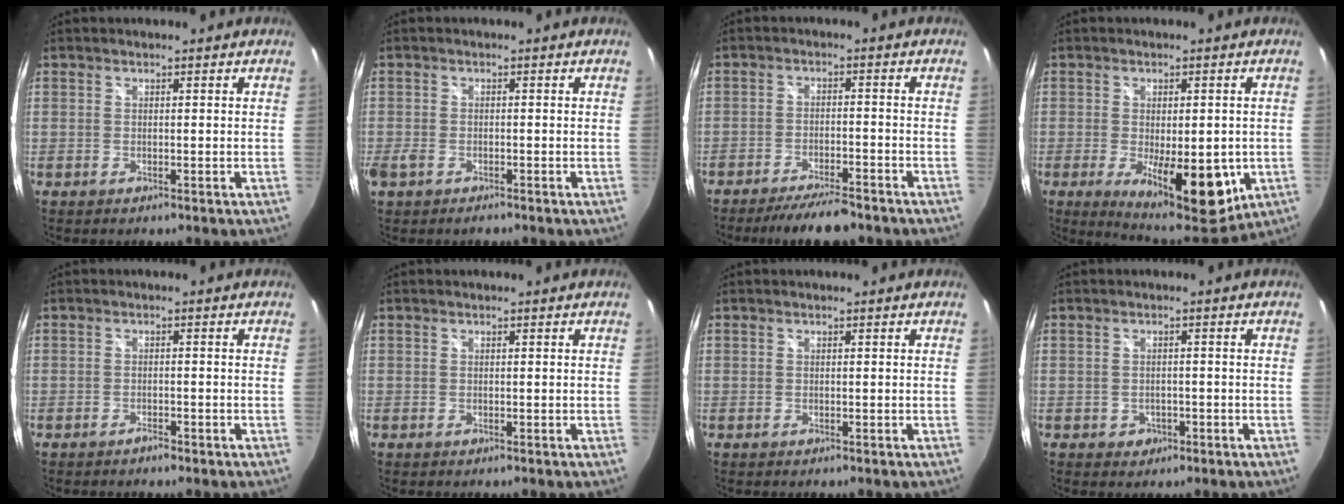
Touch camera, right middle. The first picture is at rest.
{"total": 3.0, "force": [-1.9, 1.5, 1.8], "torque": [-0.044, -0.009, -0.037]}
{"total": 9.3, "force": [-8.0, 2.0, 4.2], "torque": [-0.096, -0.008, -0.124]}
{"total": 14.4, "force": [-4.5, 5.9, 12.4], "torque": [-0.181, -0.037, -0.052]}
{"total": 1.3, "force": [-1.2, 0.5, 0.3], "torque": [-0.007, 0.000, -0.021]}
{"total": 0.0}
{"total": 0.0}
{"total": 2.5, "force": [-0.9, 2.2, 0.7], "torque": [-0.016, 0.000, -0.009]}